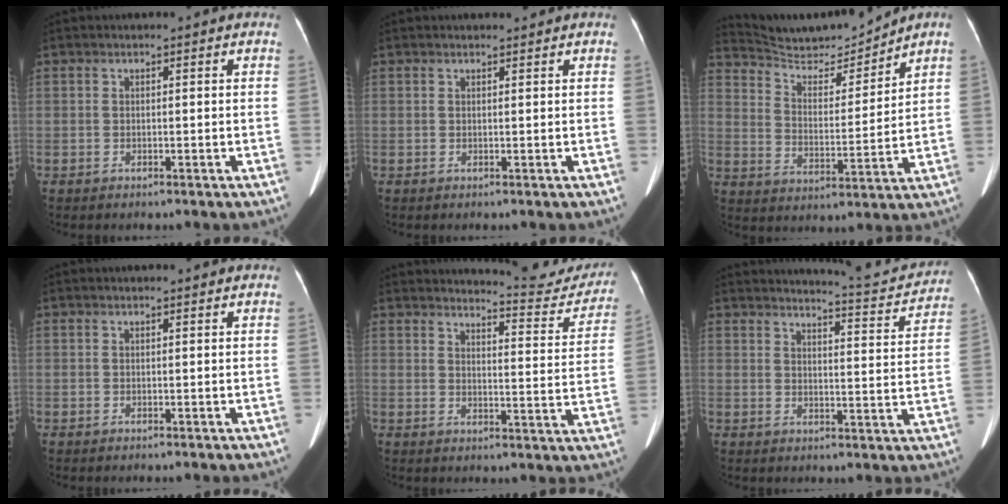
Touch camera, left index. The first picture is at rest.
{"total": 1.3, "force": [1.2, 0.2, 0.2], "torque": [-0.005, 0.006, 0.019]}
{"total": 10.6, "force": [10.5, 0.2, 1.6], "torque": [-0.034, -0.005, 0.191]}
{"total": 1.8, "force": [1.7, 0.2, 0.4], "torque": [-0.007, 0.010, 0.022]}
{"total": 13.3, "force": [13.1, 1.6, 1.7], "torque": [-0.004, -0.055, 0.143]}
{"total": 11.7, "force": [11.5, 0.5, 2.0], "torque": [-0.021, -0.030, 0.133]}